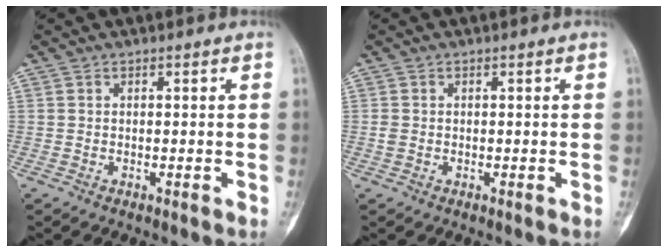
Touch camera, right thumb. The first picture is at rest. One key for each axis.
{"total": 1.0, "fx": -0.1, "fy": 0.8, "fz": 0.5, "tx": -0.015, "ty": 0.000, "tz": -0.001}